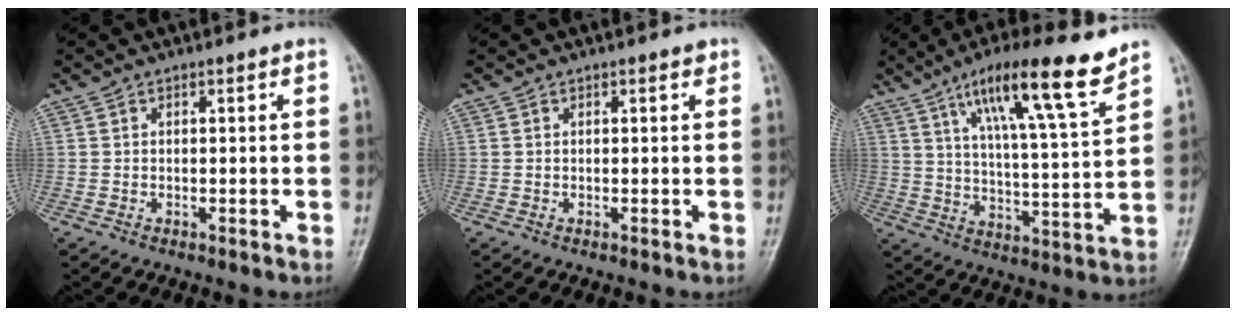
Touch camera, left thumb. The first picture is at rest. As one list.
[{"total": 0.5, "force": [0.3, 0.3, 0.4], "torque": [-0.004, 0.000, 0.000]}, {"total": 16.3, "force": [10.4, 1.9, 12.4], "torque": [-0.194, -0.045, 0.173]}]